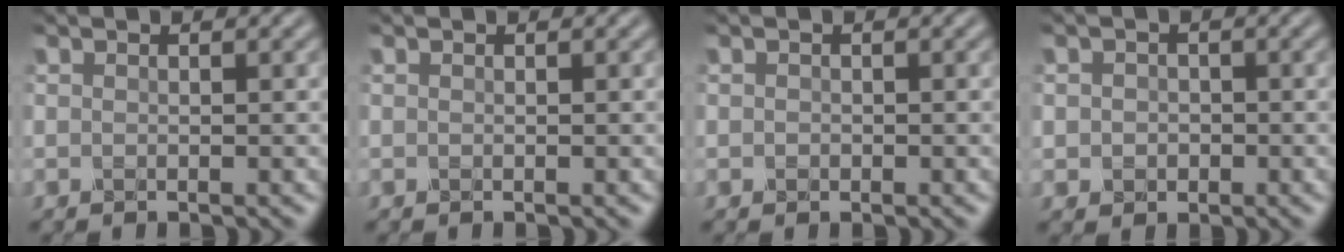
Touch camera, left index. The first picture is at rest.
{"total": 0.0}
{"total": 0.0}
{"total": 1.6, "force": [0.0, 1.5, 0.5], "torque": [0.006, 0.003, -0.009]}